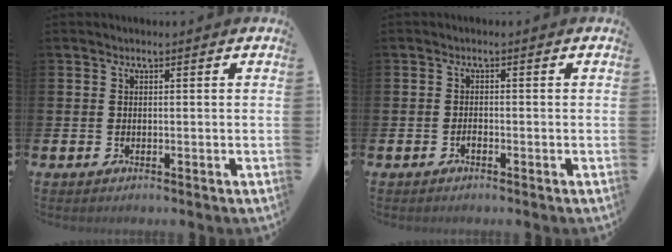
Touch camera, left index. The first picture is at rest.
{"total": 0.7, "force": [-0.5, 0.3, 0.4], "torque": [-0.013, -0.002, -0.009]}